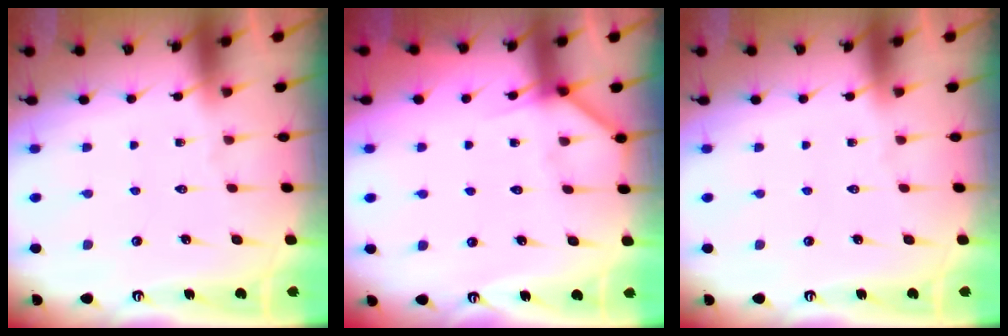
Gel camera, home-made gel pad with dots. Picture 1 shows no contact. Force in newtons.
{"total": 4.5, "press": 4.5, "slide": 0.4}
{"total": 0.0}